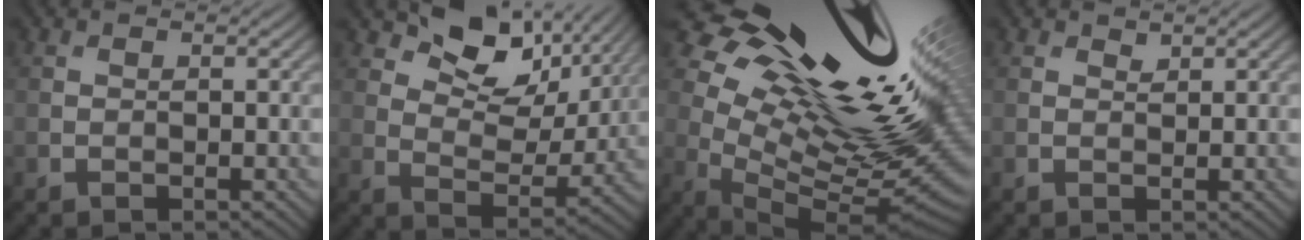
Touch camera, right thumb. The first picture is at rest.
{"total": 10.1, "force": [6.2, 5.5, 5.8], "torque": [-0.107, -0.013, 0.103]}
{"total": 20.5, "force": [9.6, 8.2, 16.2], "torque": [-0.240, 0.031, 0.166]}
{"total": 0.8, "force": [0.7, 0.3, 0.2], "torque": [-0.005, -0.003, 0.014]}